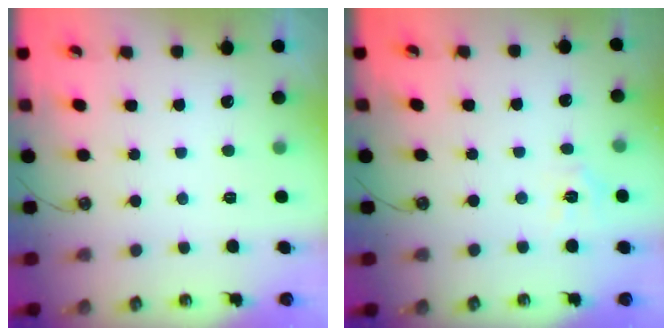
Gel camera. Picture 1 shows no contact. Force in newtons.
{"total": 4.7, "press": 4.7, "slide": 0.6}